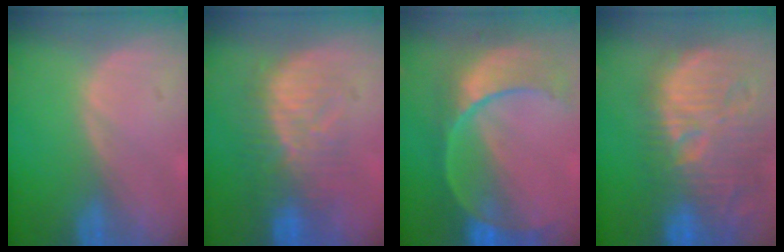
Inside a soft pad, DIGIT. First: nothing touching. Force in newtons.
{"total": 8.4, "press": 8.2, "slide": 1.9}
{"total": 10.8, "press": 9.3, "slide": 5.6}
{"total": 14.8, "press": 13.2, "slide": 6.8}